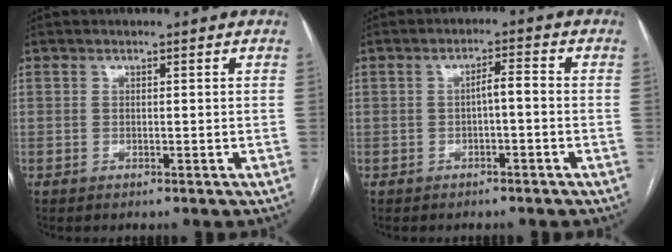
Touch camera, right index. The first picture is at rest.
{"total": 2.6, "force": [-0.6, 0.6, 2.5], "torque": [-0.039, 0.011, -0.009]}